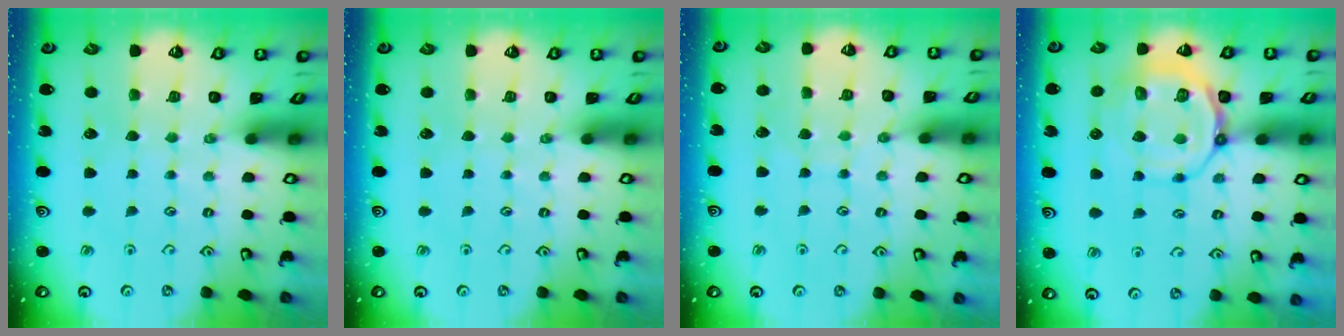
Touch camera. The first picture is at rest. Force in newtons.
{"total": 0.0}
{"total": 5.6, "press": 5.6, "slide": 0.6}
{"total": 13.0, "press": 12.8, "slide": 2.0}